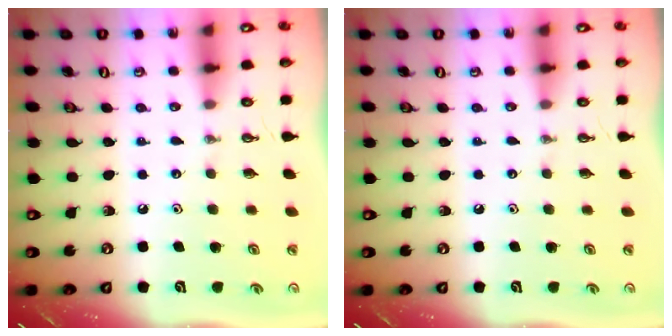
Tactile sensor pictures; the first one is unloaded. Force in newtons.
{"total": 0.0}